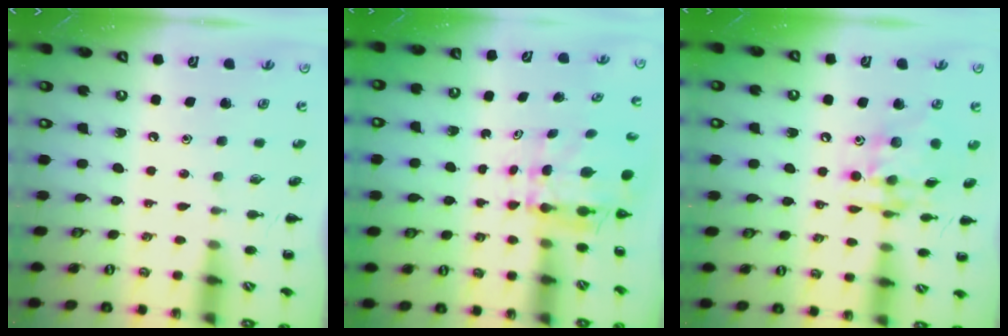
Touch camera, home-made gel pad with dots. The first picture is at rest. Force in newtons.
{"total": 4.9, "press": 4.8, "slide": 1.1}
{"total": 14.9, "press": 14.7, "slide": 2.6}